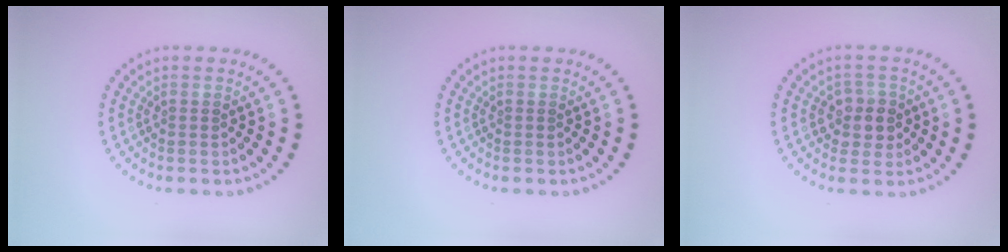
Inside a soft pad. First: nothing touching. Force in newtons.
{"total": 0.0}
{"total": 2.6, "press": 2.4, "slide": 1.0}